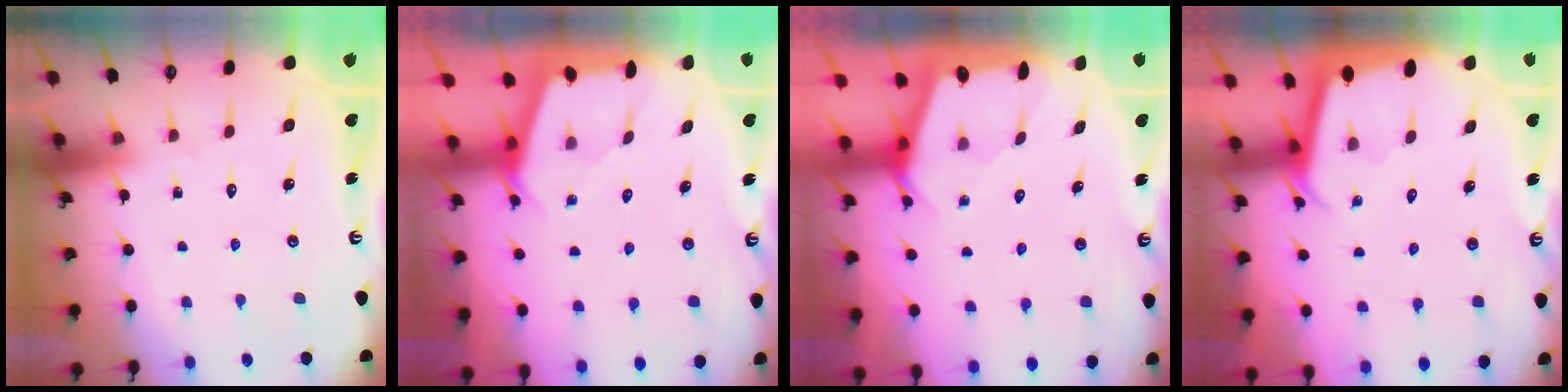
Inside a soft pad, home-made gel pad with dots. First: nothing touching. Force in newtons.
{"total": 2.5, "press": 2.5, "slide": 0.2}
{"total": 2.3, "press": 2.3, "slide": 0.3}
{"total": 2.2, "press": 2.2, "slide": 0.1}